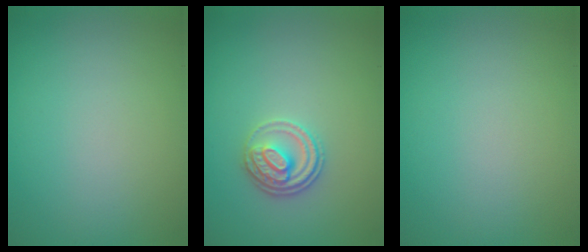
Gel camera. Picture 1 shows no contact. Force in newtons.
{"total": 2.7, "press": 2.5, "slide": 1.0}
{"total": 0.0}